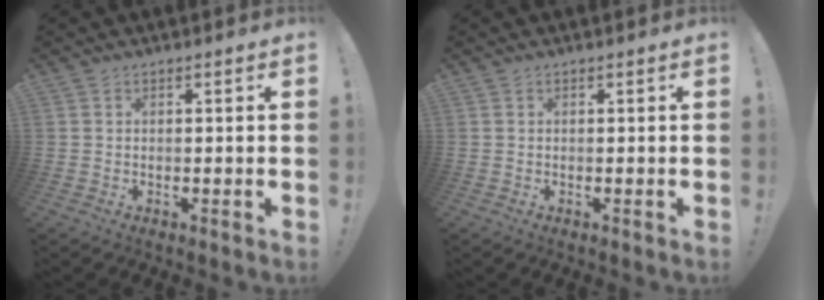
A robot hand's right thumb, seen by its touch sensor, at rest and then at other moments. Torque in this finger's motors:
{"motor_torque": [-0.02, -0.03, 0.10, -0.02, 0.07]}